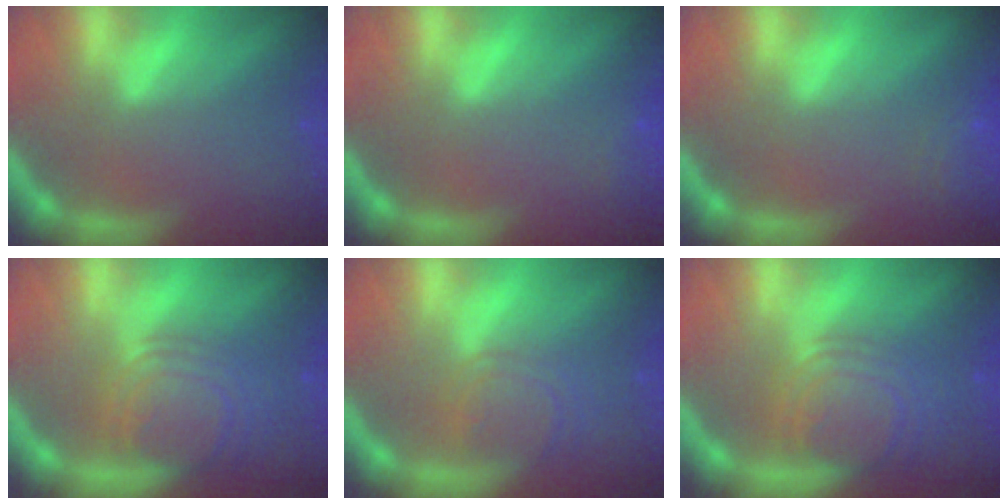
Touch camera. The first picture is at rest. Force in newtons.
{"total": 1.4}
{"total": 2.5}
{"total": 7.6}
{"total": 4.0}
{"total": 7.6}